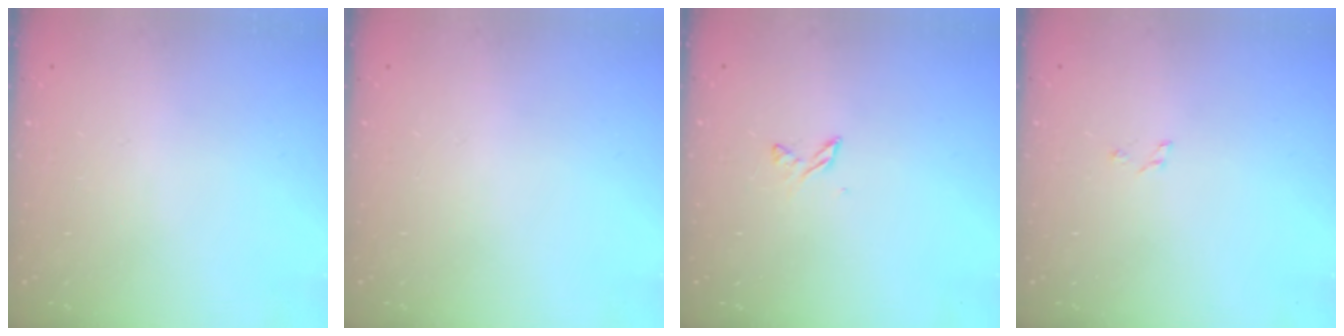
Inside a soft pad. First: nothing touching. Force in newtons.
{"total": 0.0}
{"total": 3.0, "press": 2.9, "slide": 0.4}
{"total": 1.5, "press": 1.5, "slide": 0.2}